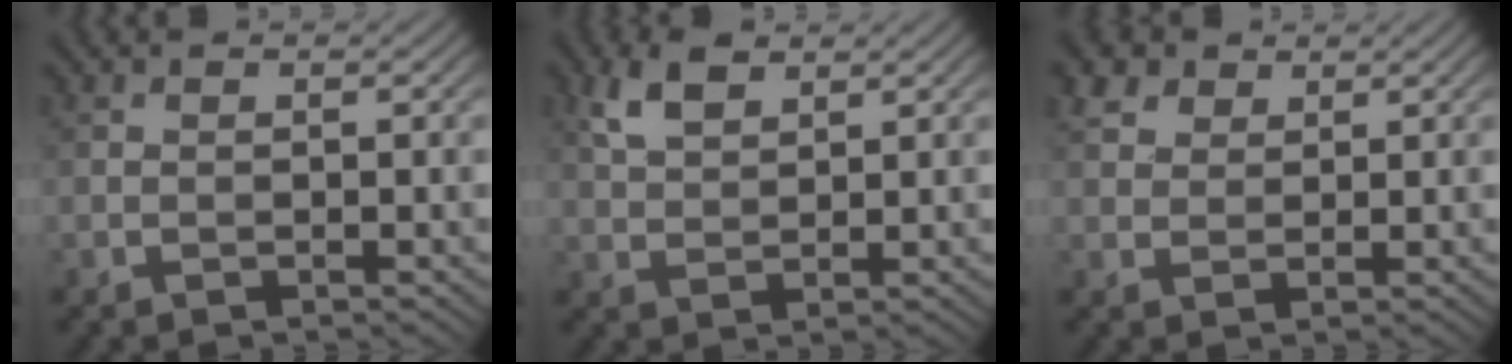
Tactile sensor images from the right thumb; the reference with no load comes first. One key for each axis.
{"total": 4.5, "fx": 2.7, "fy": 2.2, "fz": 2.9, "tx": -0.072, "ty": 0.007, "tz": 0.056}
{"total": 3.6, "fx": 2.4, "fy": 2.3, "fz": 1.5, "tx": -0.039, "ty": 0.010, "tz": 0.050}